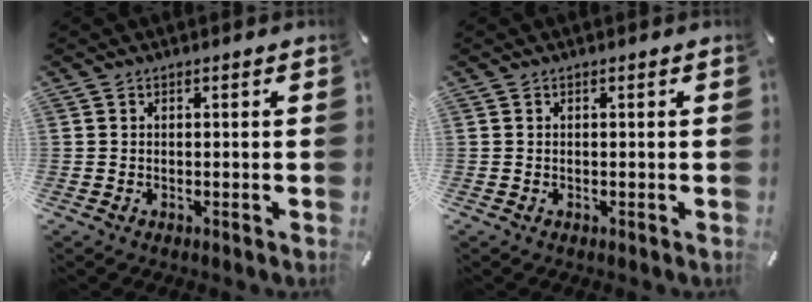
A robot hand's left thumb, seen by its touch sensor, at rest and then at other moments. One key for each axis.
{"total": 0.0}